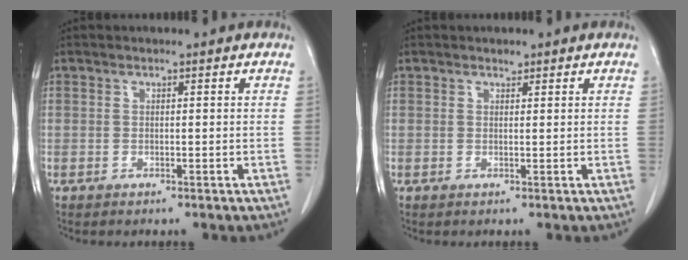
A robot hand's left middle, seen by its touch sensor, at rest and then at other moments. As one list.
[{"total": 0.6, "force": [0.5, 0.3, 0.1], "torque": [-0.005, -0.006, 0.008]}]